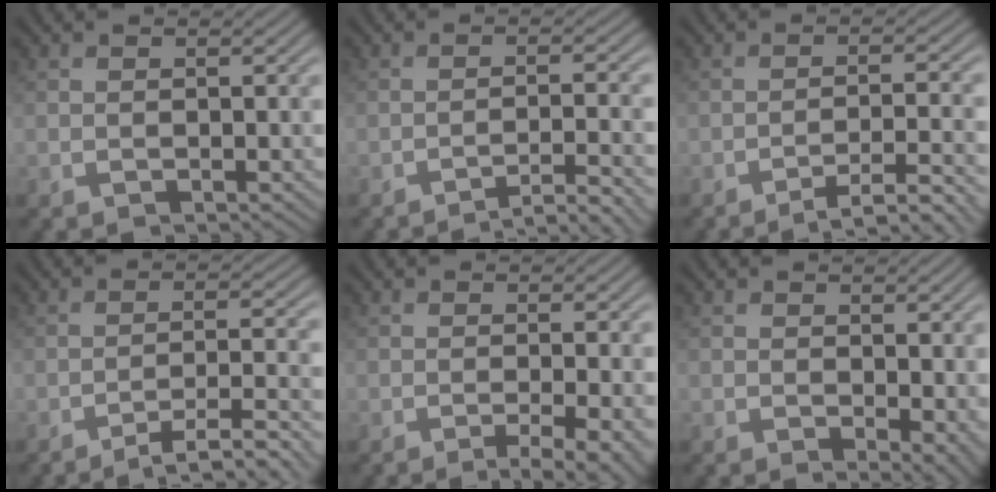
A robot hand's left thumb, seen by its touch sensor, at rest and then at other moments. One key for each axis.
{"total": 4.6, "fx": -3.5, "fy": 0.4, "fz": 2.9, "tx": -0.042, "ty": 0.015, "tz": -0.065}
{"total": 5.2, "fx": -3.7, "fy": 0.5, "fz": 3.6, "tx": -0.060, "ty": 0.012, "tz": -0.066}
{"total": 5.7, "fx": -4.2, "fy": 0.6, "fz": 3.9, "tx": -0.066, "ty": 0.014, "tz": -0.072}
{"total": 4.7, "fx": -1.9, "fy": 0.8, "fz": 4.2, "tx": -0.055, "ty": 0.001, "tz": -0.032}
{"total": 4.0, "fx": 0.1, "fy": 2.0, "fz": 3.5, "tx": -0.041, "ty": -0.010, "tz": 0.009}